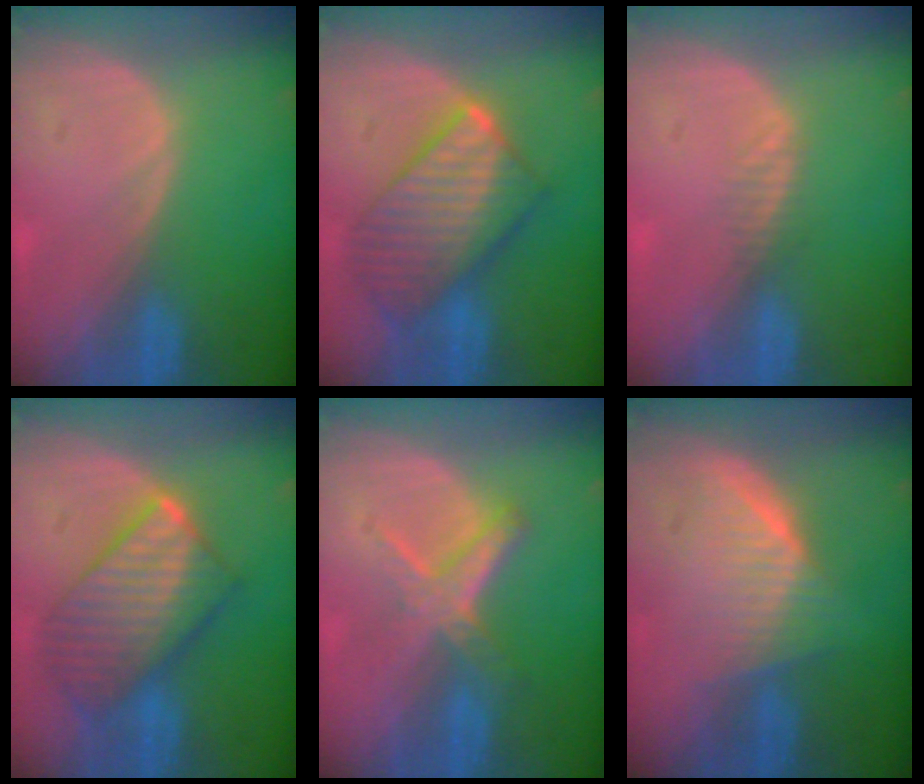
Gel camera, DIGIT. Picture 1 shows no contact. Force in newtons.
{"total": 10.2, "press": 10.1, "slide": 0.8}
{"total": 1.3, "press": 1.1, "slide": 0.7}
{"total": 10.2, "press": 10.1, "slide": 0.8}
{"total": 5.7, "press": 5.4, "slide": 1.7}
{"total": 6.1, "press": 6.1, "slide": 0.9}